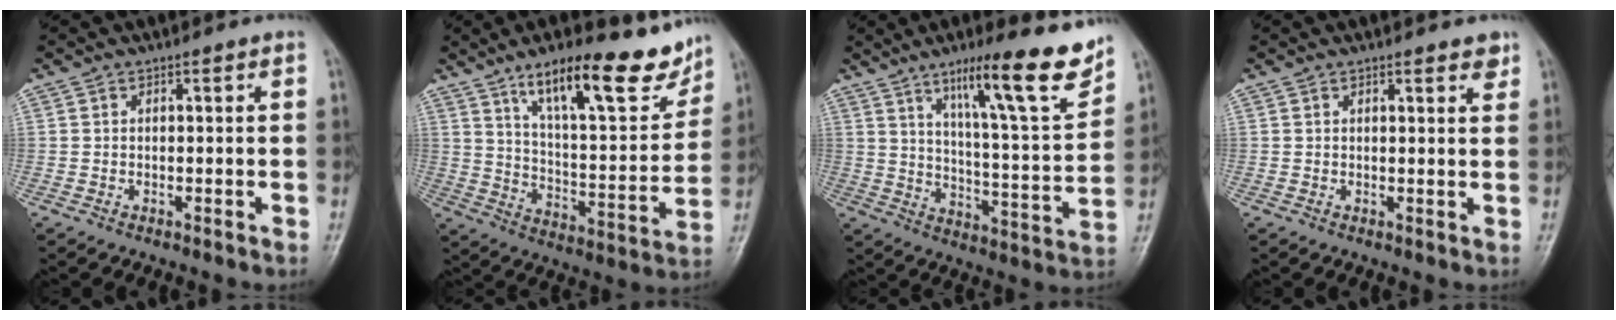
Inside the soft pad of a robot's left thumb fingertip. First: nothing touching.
{"total": 20.4, "force": [13.7, 5.9, 14.0], "torque": [-0.168, -0.071, 0.221]}
{"total": 18.1, "force": [11.9, 2.4, 13.5], "torque": [-0.182, -0.067, 0.187]}
{"total": 2.5, "force": [1.9, 0.8, 1.5], "torque": [-0.009, -0.009, 0.022]}